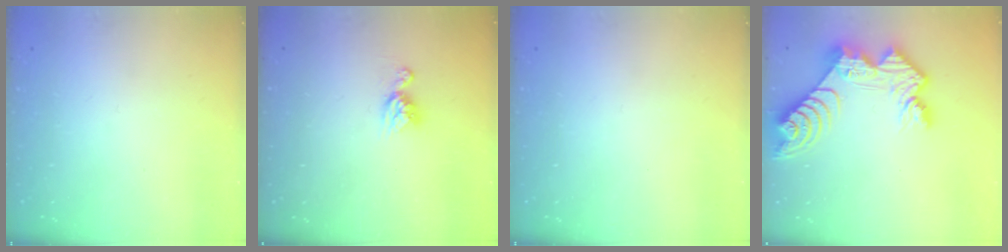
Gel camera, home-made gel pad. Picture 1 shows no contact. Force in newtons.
{"total": 8.0, "press": 7.9, "slide": 0.7}
{"total": 0.0}
{"total": 13.9, "press": 13.9, "slide": 1.0}